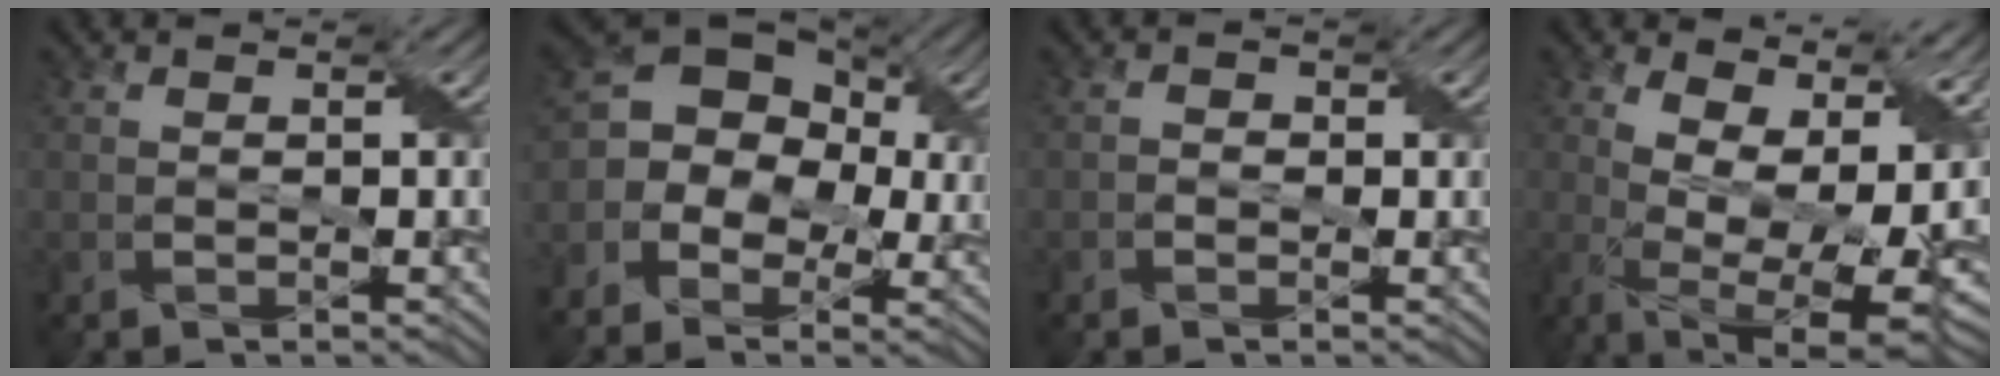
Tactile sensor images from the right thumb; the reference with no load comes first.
{"total": 11.1, "force": [-0.7, 8.4, 7.2], "torque": [-0.148, 0.013, -0.023]}
{"total": 1.0, "force": [-0.4, 0.8, 0.3], "torque": [-0.003, 0.002, -0.010]}
{"total": 14.0, "force": [2.4, 6.5, 12.2], "torque": [-0.217, -0.009, 0.055]}